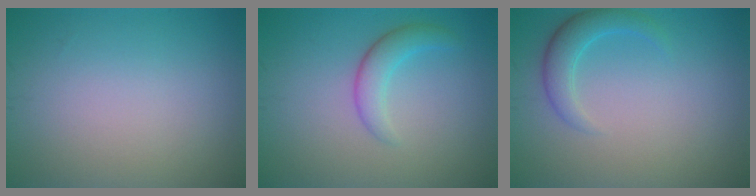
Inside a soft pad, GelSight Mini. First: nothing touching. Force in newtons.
{"total": 2.5, "press": 2.5, "slide": 0.2}
{"total": 2.7, "press": 2.7, "slide": 0.1}